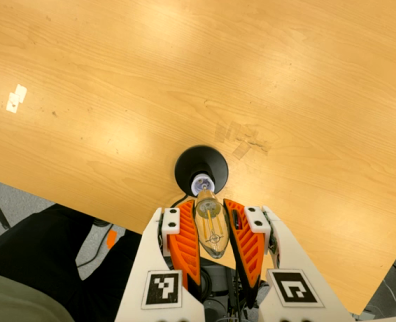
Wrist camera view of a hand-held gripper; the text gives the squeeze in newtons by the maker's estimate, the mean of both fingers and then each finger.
{"total": 21.9, "left": 24.4, "right": 19.3}